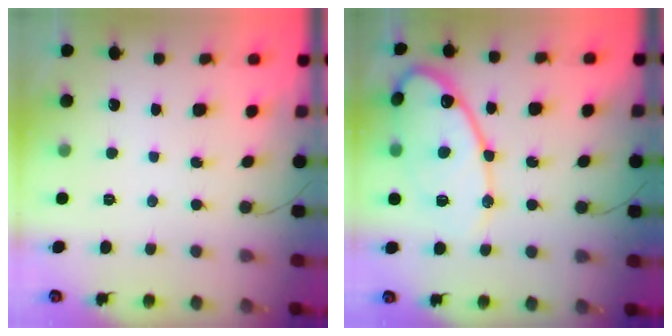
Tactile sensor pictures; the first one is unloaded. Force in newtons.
{"total": 15.9, "press": 15.9, "slide": 1.3}